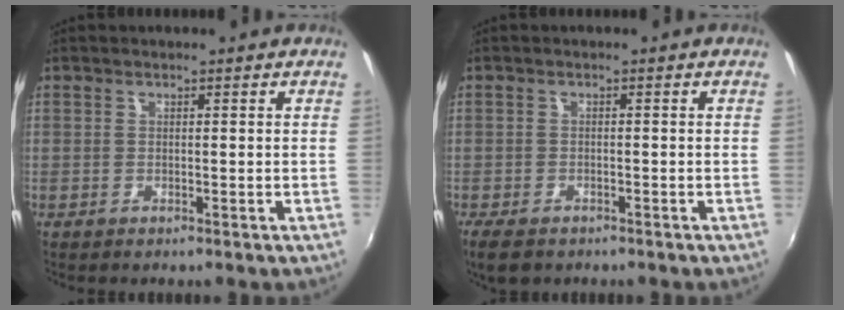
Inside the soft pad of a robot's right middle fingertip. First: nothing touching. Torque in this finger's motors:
{"motor_torque": [0.56, -0.54, 0.01, 0.04]}